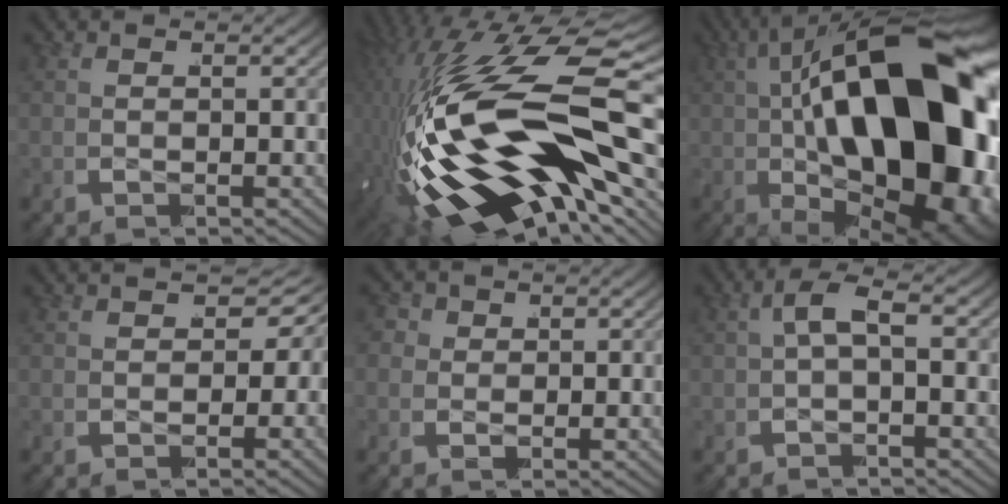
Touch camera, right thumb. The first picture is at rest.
{"total": 20.1, "force": [-4.4, 9.8, 17.0], "torque": [-0.369, -0.038, -0.049]}
{"total": 32.2, "force": [-2.6, 16.6, 27.4], "torque": [-0.447, -0.041, -0.015]}
{"total": 4.6, "force": [0.2, 2.8, 3.6], "torque": [-0.047, -0.012, 0.008]}
{"total": 2.7, "force": [0.2, 2.6, 0.9], "torque": [-0.028, -0.014, 0.005]}
{"total": 3.7, "force": [-0.3, 1.6, 3.3], "torque": [-0.058, 0.017, -0.015]}